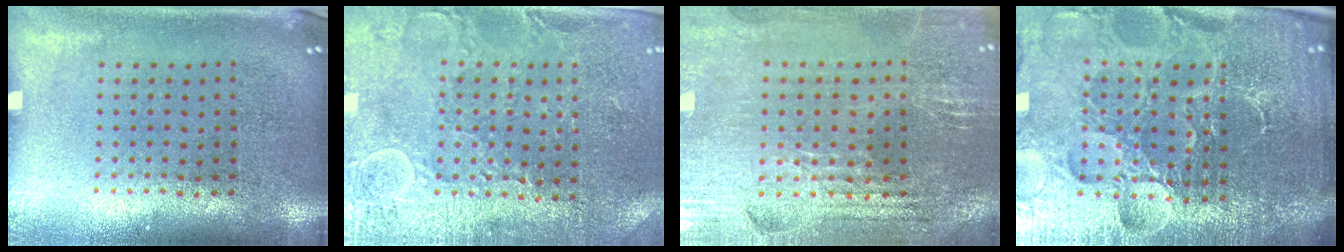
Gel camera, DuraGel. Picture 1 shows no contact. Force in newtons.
{"total": 2.9, "press": 2.8, "slide": 0.4}
{"total": 2.9, "press": 2.9, "slide": 0.5}
{"total": 6.4, "press": 5.8, "slide": 2.8}